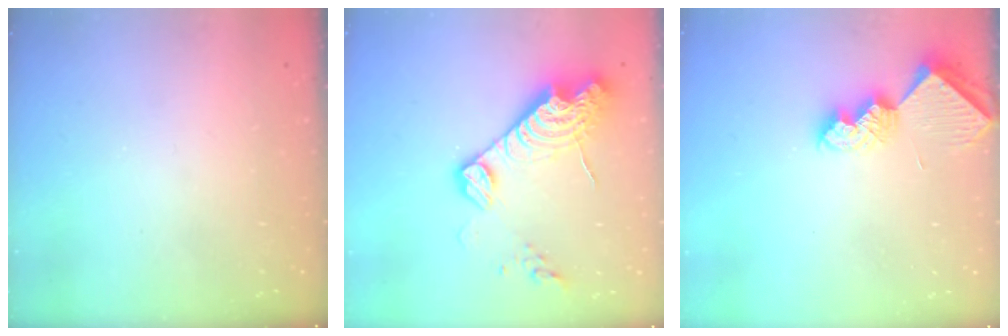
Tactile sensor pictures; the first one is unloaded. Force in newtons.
{"total": 15.2, "press": 15.2, "slide": 1.3}
{"total": 9.8, "press": 9.7, "slide": 0.8}